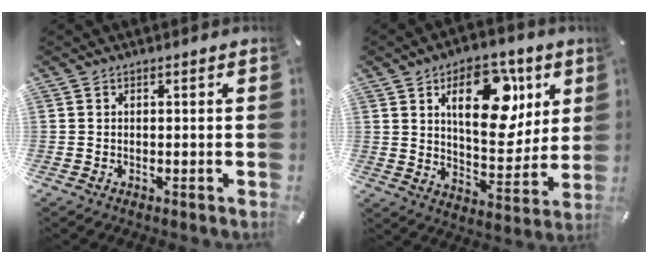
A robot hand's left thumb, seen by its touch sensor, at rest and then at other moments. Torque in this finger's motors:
{"motor_torque": [0.82, 0.82, 1.88, -0.89, 0.52]}